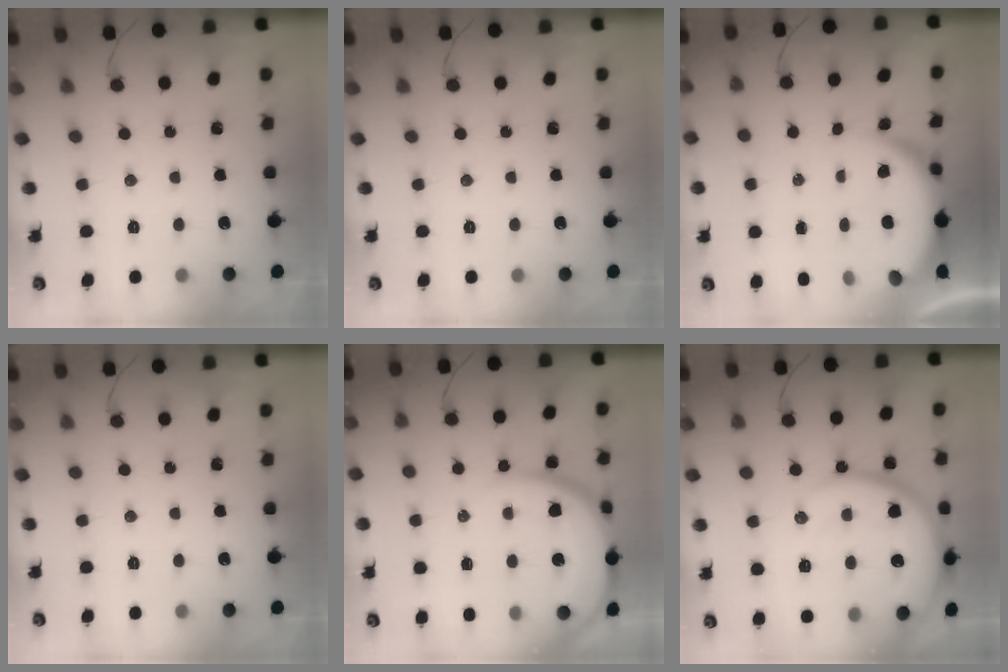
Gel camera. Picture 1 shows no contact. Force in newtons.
{"total": 0.0}
{"total": 7.1, "press": 7.0, "slide": 1.5}
{"total": 0.0}
{"total": 16.6, "press": 16.3, "slide": 2.8}
{"total": 20.5, "press": 20.4, "slide": 2.1}